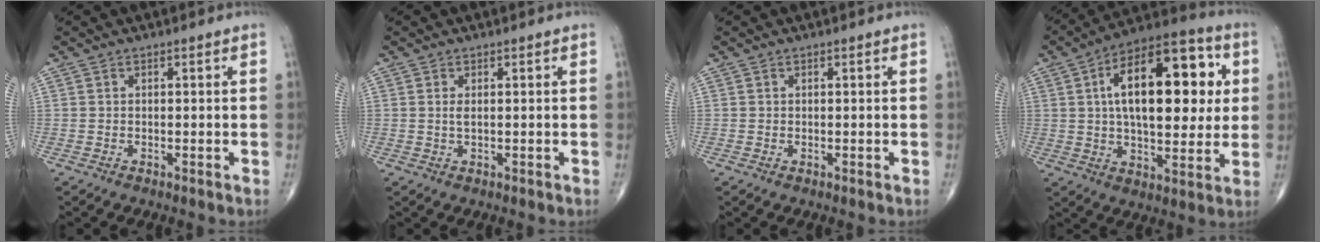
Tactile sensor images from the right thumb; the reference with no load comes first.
{"total": 1.2, "force": [0.2, 0.4, 1.1], "torque": [-0.025, -0.001, 0.008]}
{"total": 0.0}
{"total": 23.6, "force": [4.6, 11.6, 20.0], "torque": [-0.280, 0.008, 0.060]}